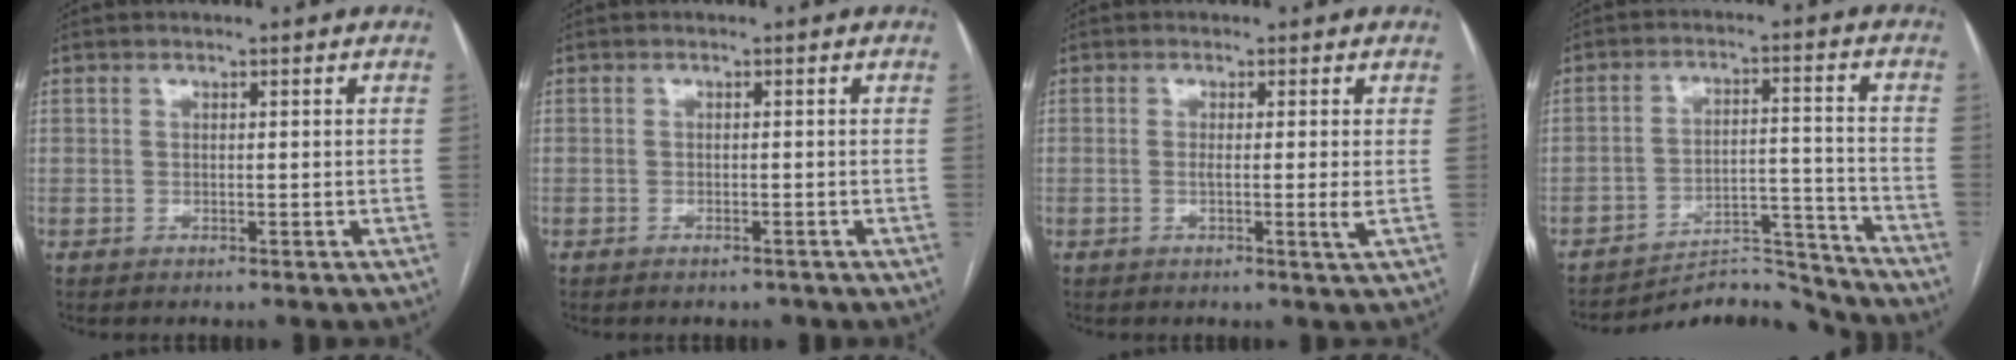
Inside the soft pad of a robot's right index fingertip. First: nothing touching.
{"total": 1.0, "force": [-0.8, 0.4, 0.3], "torque": [-0.009, -0.001, -0.009]}
{"total": 2.6, "force": [-0.2, -0.4, 2.6], "torque": [-0.045, -0.005, -0.005]}
{"total": 9.7, "force": [-9.5, 1.3, -1.1], "torque": [0.032, 0.047, -0.147]}